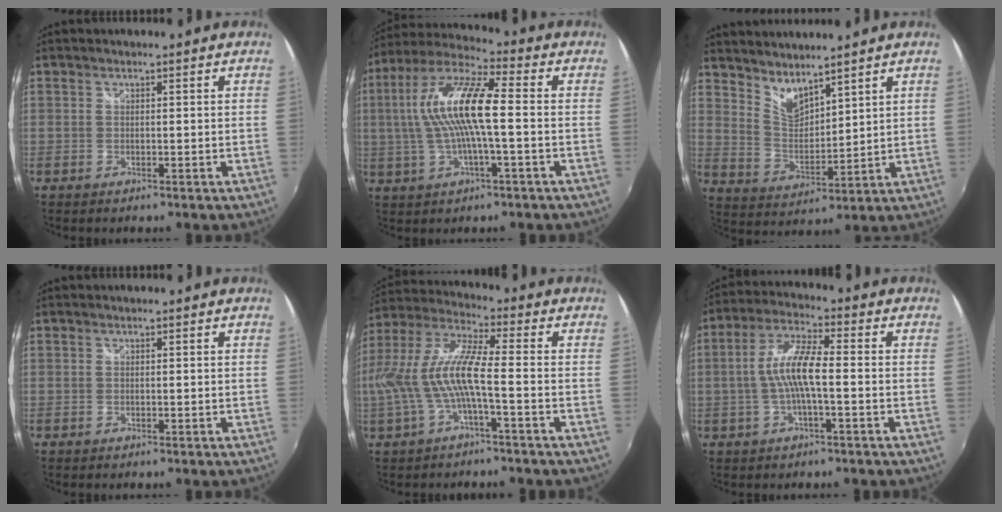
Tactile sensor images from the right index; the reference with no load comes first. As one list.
[{"total": 14.5, "force": [0.3, 2.9, 14.2], "torque": [-0.272, 0.014, -0.001]}, {"total": 7.6, "force": [6.5, 2.3, 3.3], "torque": [-0.055, -0.008, 0.126]}, {"total": 0.0}, {"total": 12.0, "force": [-2.4, 1.7, 11.6], "torque": [-0.228, -0.001, -0.040]}, {"total": 8.5, "force": [-1.2, 1.6, 8.3], "torque": [-0.174, 0.010, -0.022]}]